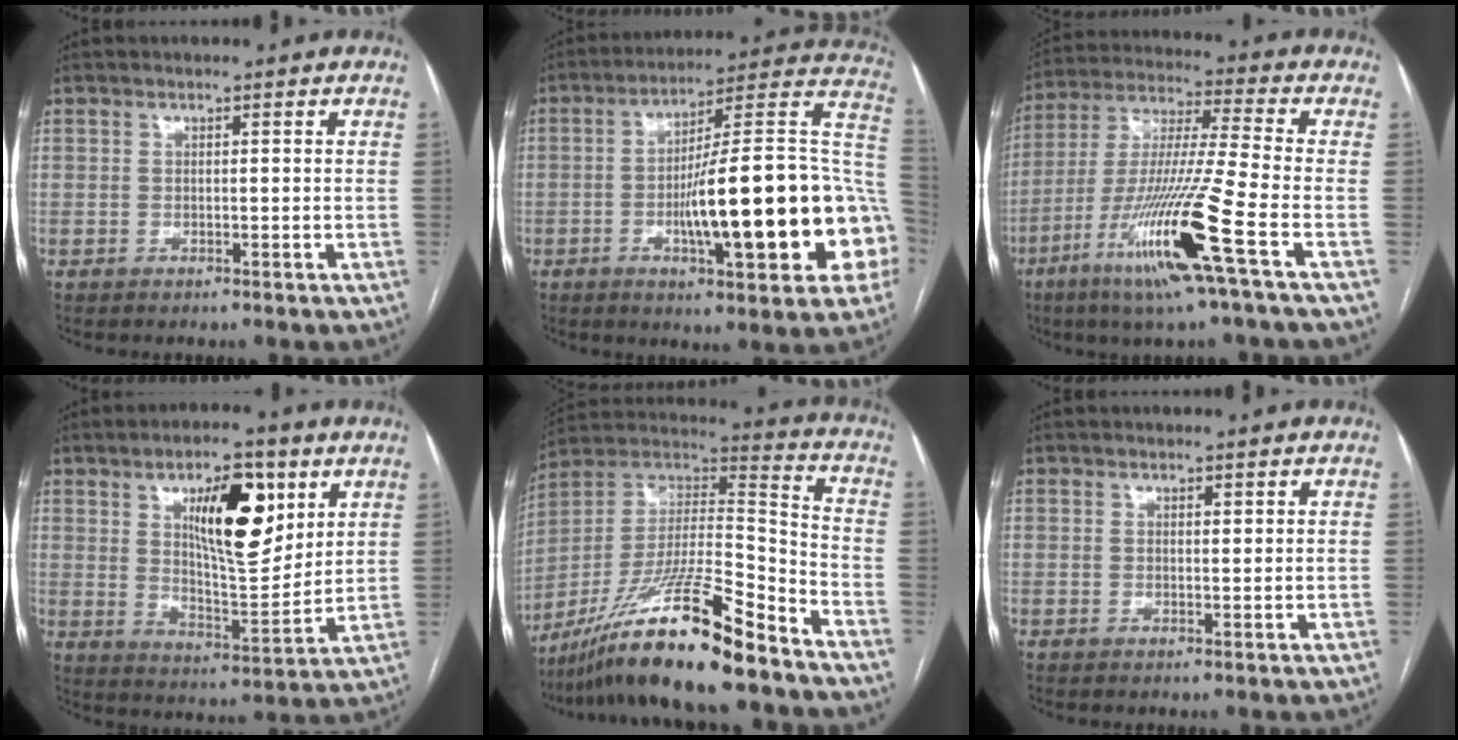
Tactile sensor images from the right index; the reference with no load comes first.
{"total": 25.5, "force": [-5.4, 4.0, 24.6], "torque": [-0.281, 0.022, -0.073]}
{"total": 17.2, "force": [-7.6, -1.2, 15.4], "torque": [-0.319, -0.030, -0.146]}
{"total": 14.1, "force": [5.8, 4.5, 12.0], "torque": [-0.190, 0.003, 0.098]}
{"total": 21.4, "force": [-16.0, 1.0, 14.2], "torque": [-0.266, -0.013, -0.292]}
{"total": 0.7, "force": [0.4, 0.3, 0.6], "torque": [-0.007, -0.001, 0.003]}